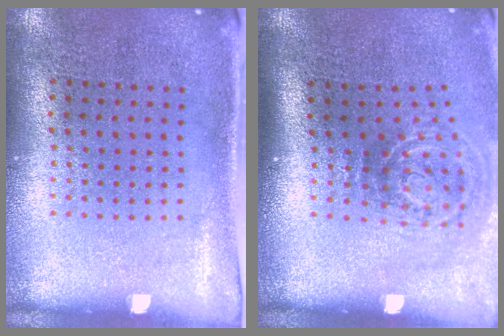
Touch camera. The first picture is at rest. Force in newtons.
{"total": 2.0, "press": 1.2, "slide": 1.6}